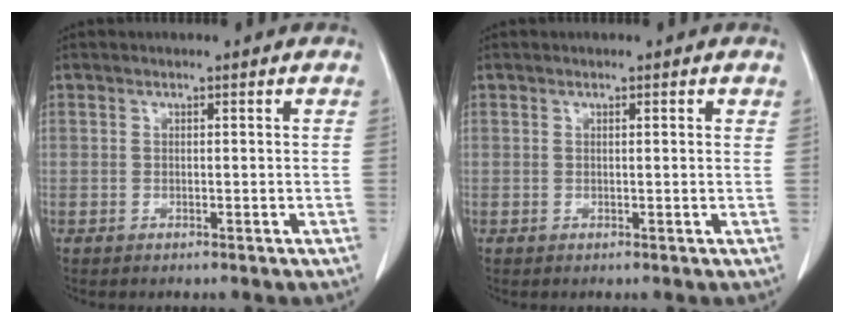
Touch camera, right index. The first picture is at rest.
{"total": 0.9, "force": [0.6, 0.1, 0.7], "torque": [-0.011, 0.002, 0.008]}